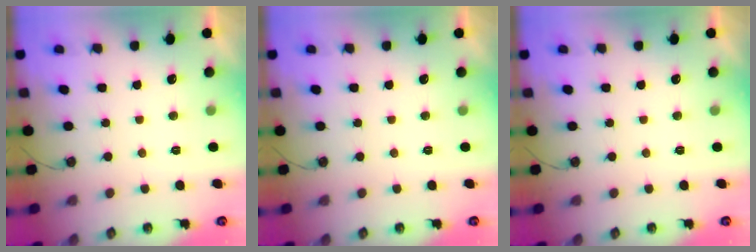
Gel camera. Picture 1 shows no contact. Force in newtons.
{"total": 0.0}
{"total": 0.0}